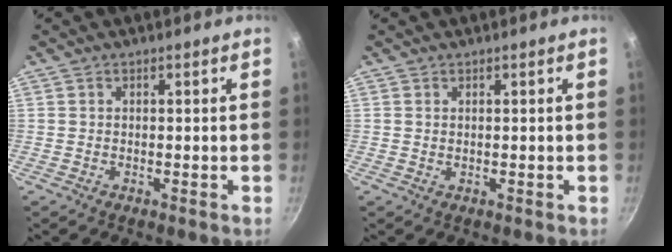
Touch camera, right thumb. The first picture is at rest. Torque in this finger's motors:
{"motor_torque": [0.25, 0.03, 0.07, -0.52, 0.08]}